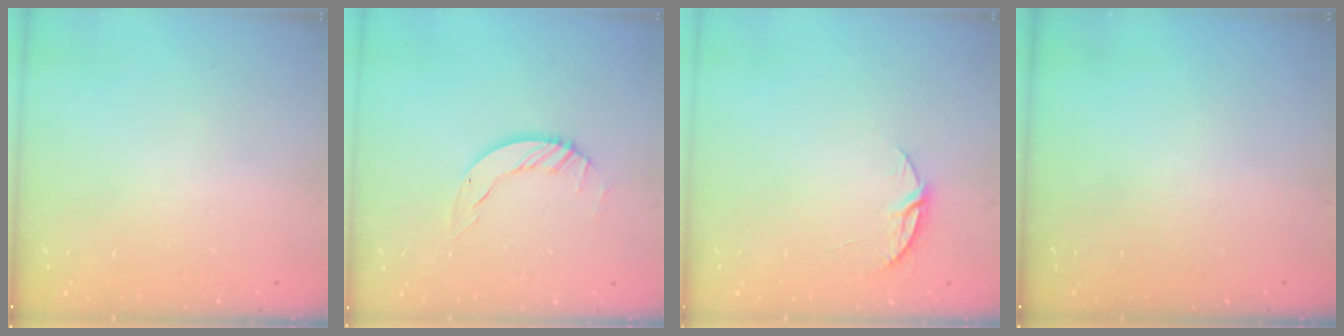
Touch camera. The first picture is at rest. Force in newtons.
{"total": 5.9, "press": 5.9, "slide": 0.4}
{"total": 5.6, "press": 5.5, "slide": 0.6}
{"total": 0.0}